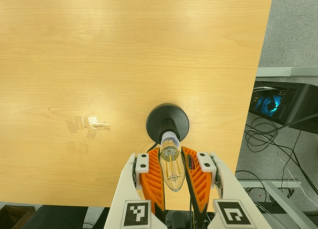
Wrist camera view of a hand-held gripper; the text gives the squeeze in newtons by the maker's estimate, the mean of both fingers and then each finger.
{"total": 22.3, "left": 24.8, "right": 19.9}